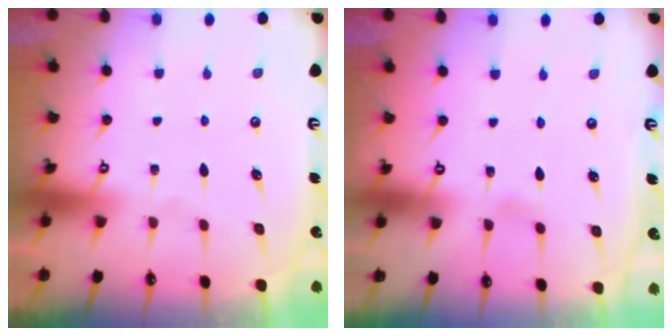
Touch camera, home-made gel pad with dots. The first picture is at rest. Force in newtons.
{"total": 2.6, "press": 2.6, "slide": 0.3}